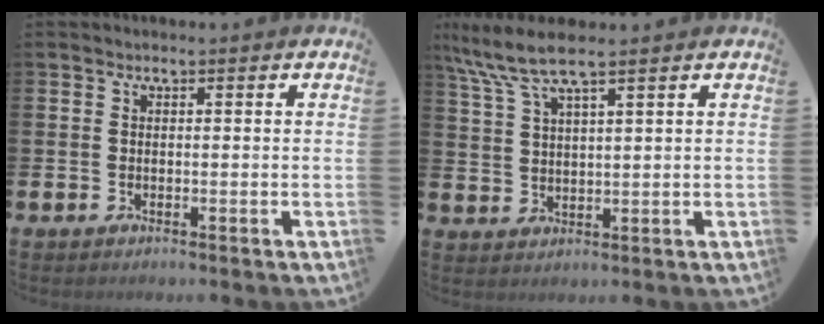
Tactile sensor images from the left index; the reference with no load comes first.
{"total": 6.8, "force": [5.2, 1.0, 4.4], "torque": [-0.103, -0.007, 0.094]}